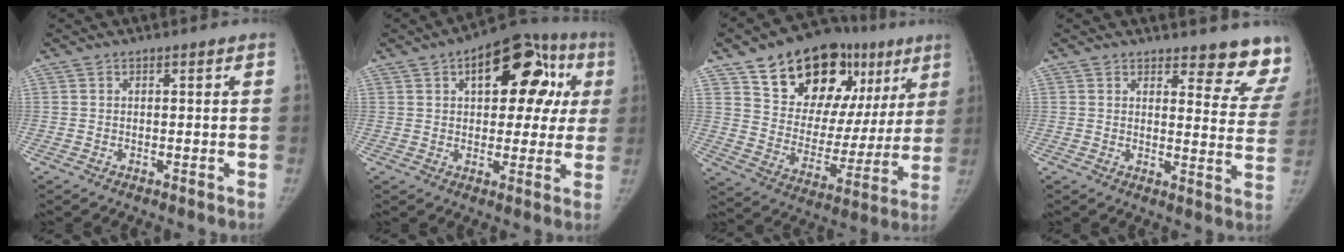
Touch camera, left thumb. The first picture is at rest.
{"total": 18.4, "force": [5.9, 10.3, 14.1], "torque": [-0.123, 0.027, 0.068]}
{"total": 26.6, "force": [14.5, 15.5, 16.1], "torque": [-0.182, -0.015, 0.231]}
{"total": 11.1, "force": [10.3, 3.1, 2.9], "torque": [0.014, -0.090, 0.093]}